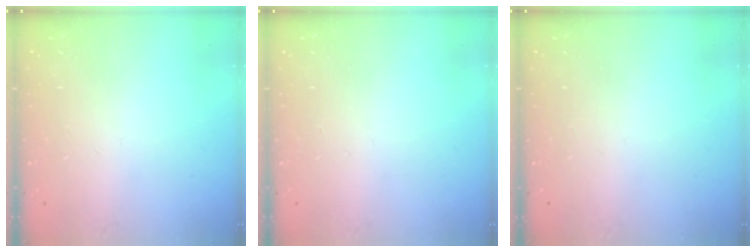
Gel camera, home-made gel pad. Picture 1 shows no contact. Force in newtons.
{"total": 0.0}
{"total": 0.0}